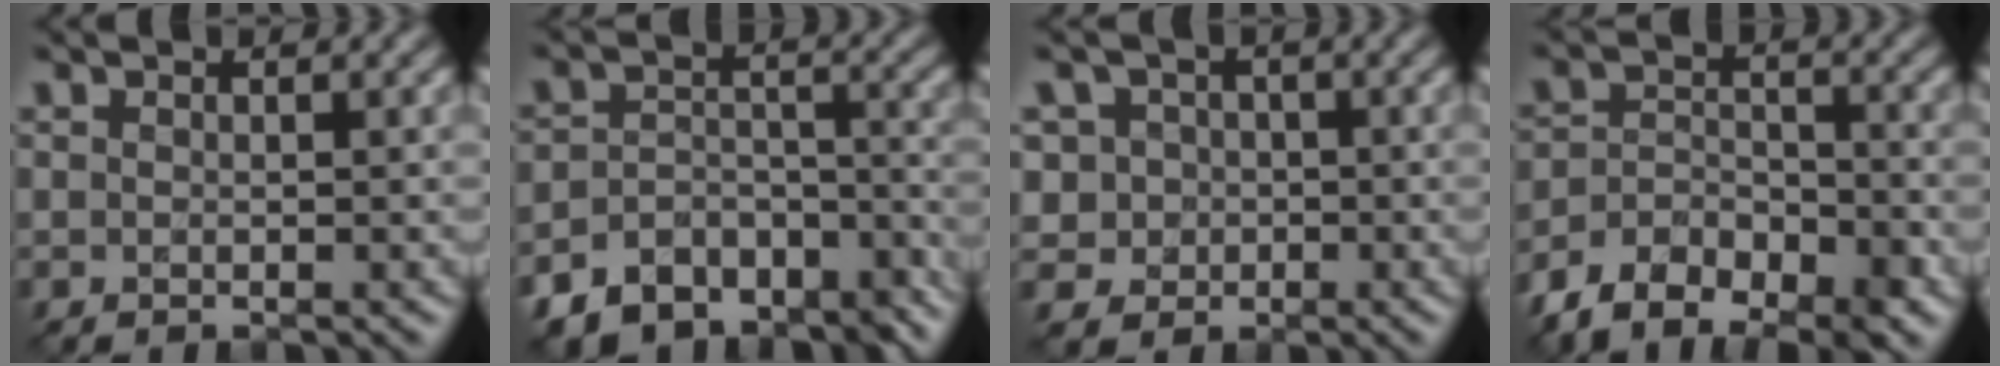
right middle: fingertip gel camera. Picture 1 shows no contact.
{"total": 11.3, "force": [-9.2, 6.1, 2.4], "torque": [-0.047, -0.008, -0.116]}
{"total": 4.9, "force": [0.3, 4.7, 1.3], "torque": [-0.016, 0.025, -0.012]}
{"total": 7.7, "force": [-5.5, 3.7, 3.9], "torque": [-0.068, -0.007, -0.100]}